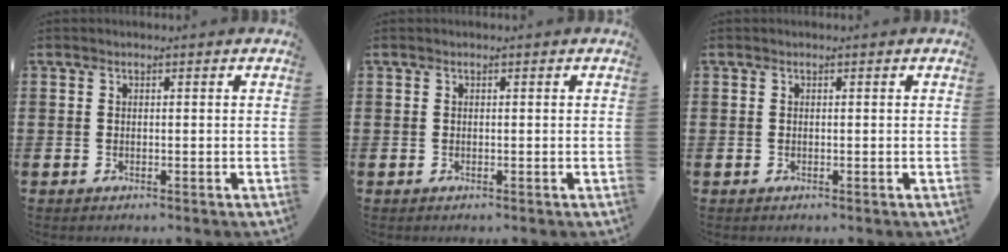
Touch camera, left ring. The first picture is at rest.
{"total": 0.0}
{"total": 0.0}